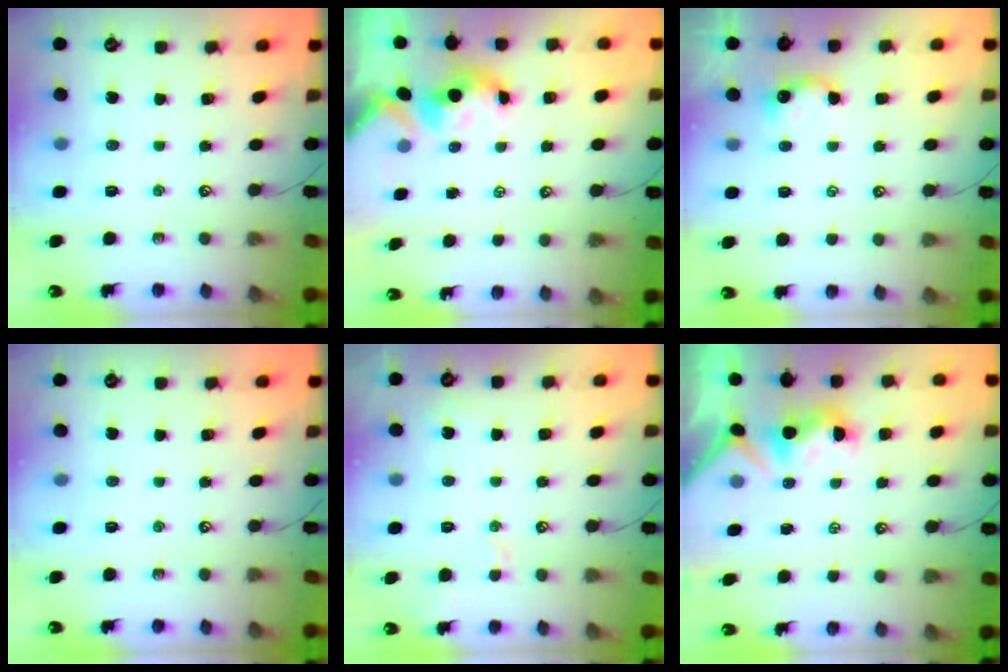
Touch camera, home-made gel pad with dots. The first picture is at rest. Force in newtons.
{"total": 1.5, "press": 1.3, "slide": 0.7}
{"total": 0.8, "press": 0.6, "slide": 0.5}
{"total": 0.0}
{"total": 2.1, "press": 2.0, "slide": 0.6}
{"total": 1.5, "press": 1.3, "slide": 0.8}